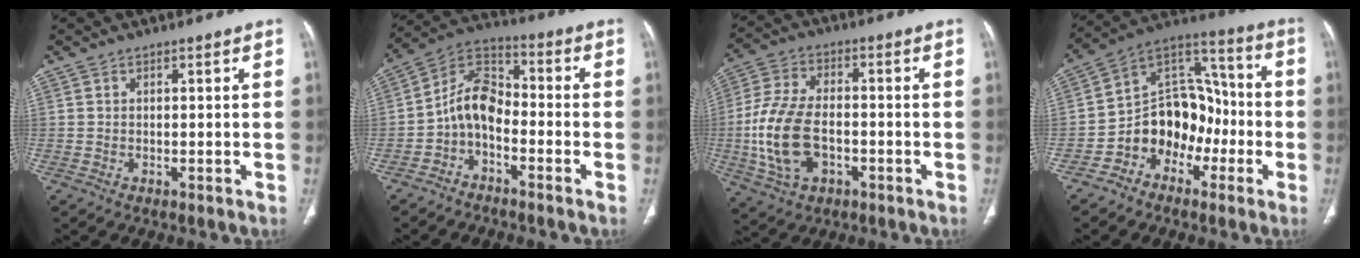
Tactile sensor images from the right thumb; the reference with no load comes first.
{"total": 8.7, "force": [-2.9, 5.4, 6.2], "torque": [-0.102, 0.060, -0.071]}
{"total": 13.0, "force": [-2.7, 7.9, 10.0], "torque": [-0.207, 0.017, -0.047]}
{"total": 14.0, "force": [-5.3, 10.8, 7.2], "torque": [-0.060, 0.080, -0.100]}